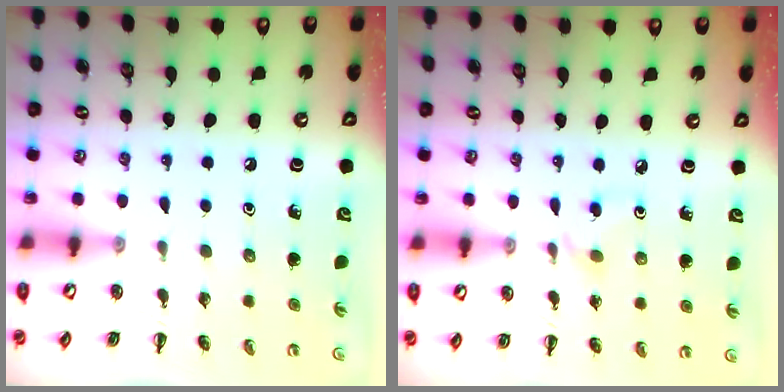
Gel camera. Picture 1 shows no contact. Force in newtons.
{"total": 2.6, "press": 2.5, "slide": 0.8}